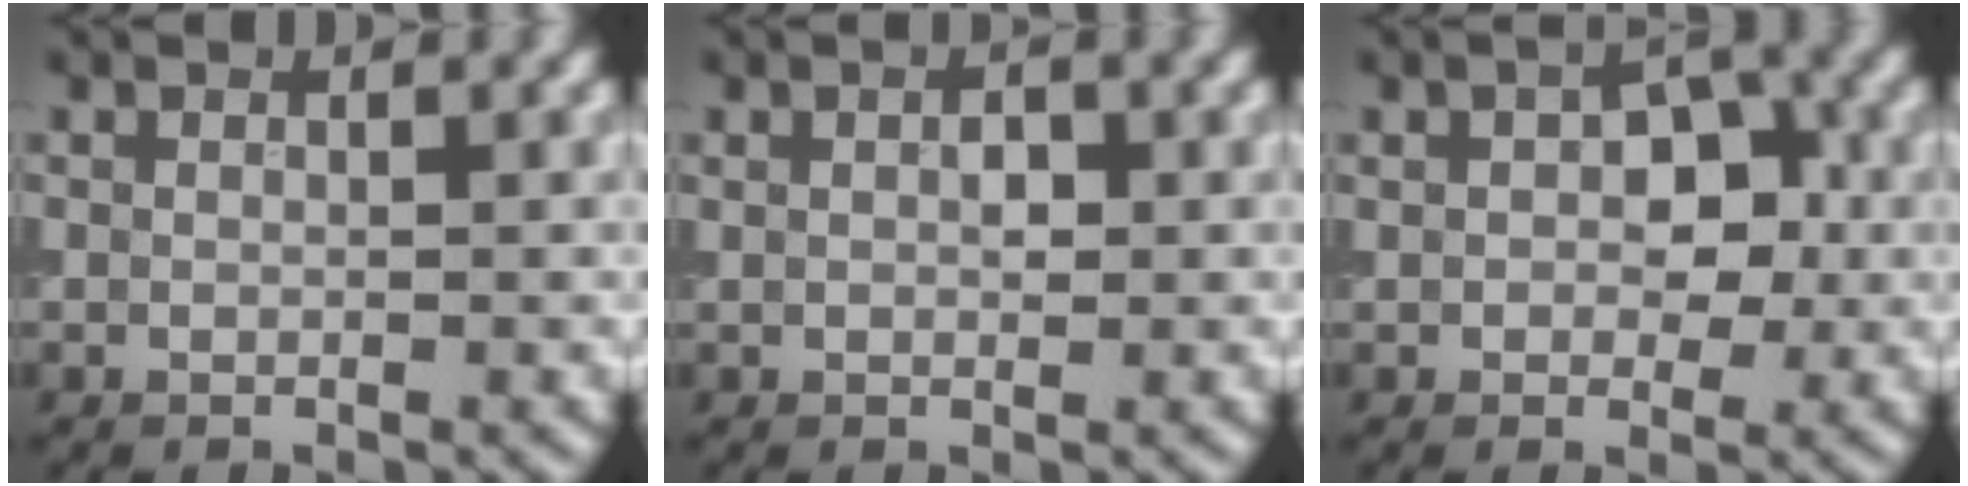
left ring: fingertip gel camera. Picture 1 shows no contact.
{"total": 1.3, "force": [0.3, 0.7, 1.1], "torque": [-0.019, 0.003, 0.005]}
{"total": 4.1, "force": [0.4, 2.5, 3.3], "torque": [-0.048, 0.003, 0.002]}